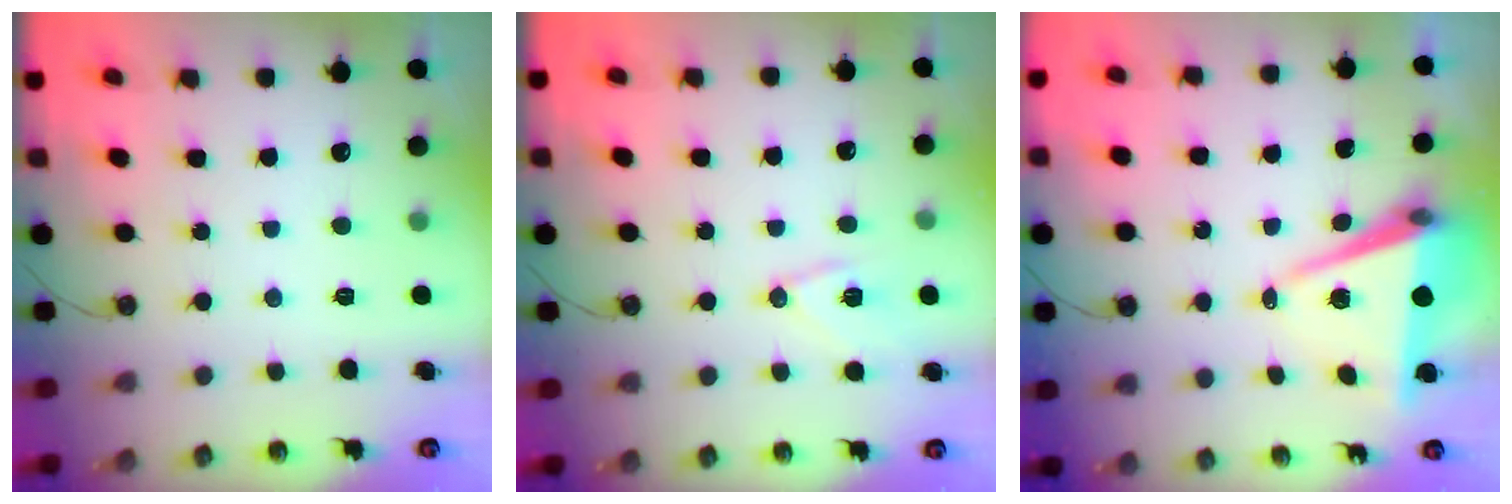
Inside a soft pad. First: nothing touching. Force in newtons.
{"total": 9.9, "press": 9.9, "slide": 0.9}
{"total": 8.0, "press": 6.9, "slide": 4.1}